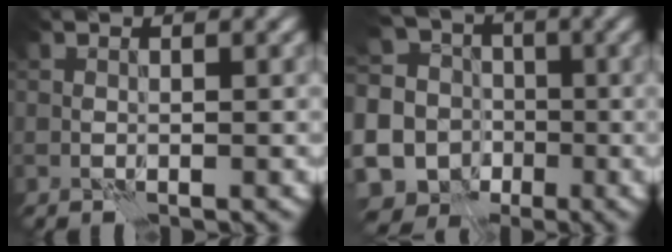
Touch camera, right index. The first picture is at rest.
{"total": 14.7, "force": [-5.3, 12.8, 5.1], "torque": [-0.136, -0.005, -0.108]}